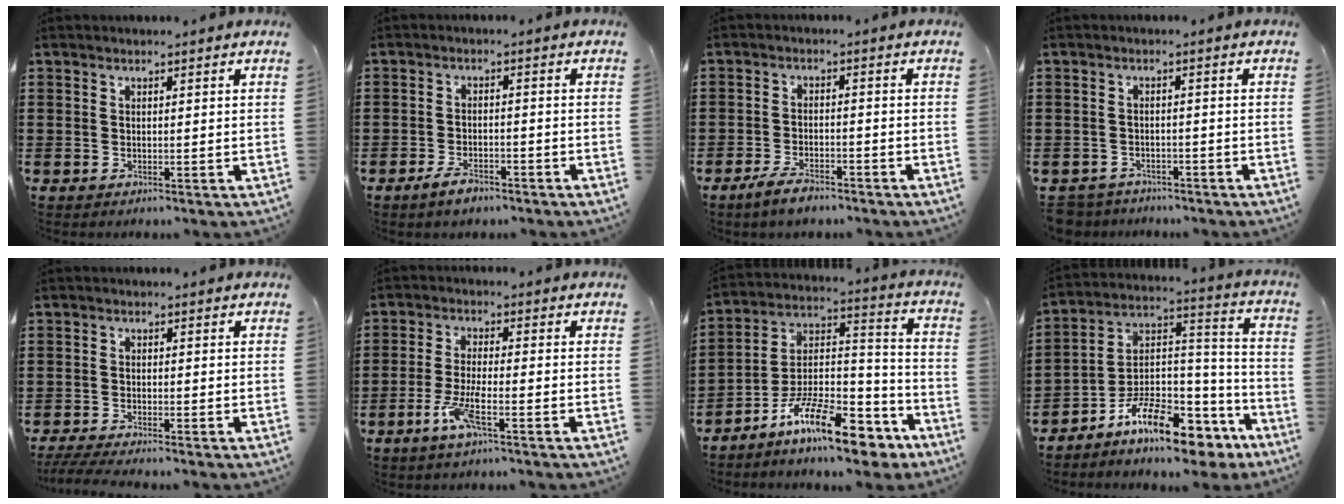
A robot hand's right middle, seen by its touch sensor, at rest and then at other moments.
{"total": 3.0, "force": [-2.2, 1.0, 1.7], "torque": [-0.037, 0.000, -0.043]}
{"total": 3.8, "force": [-3.0, 1.0, 2.0], "torque": [-0.048, 0.001, -0.061]}
{"total": 2.5, "force": [-2.4, 0.6, -0.1], "torque": [-0.008, -0.003, -0.054]}
{"total": 2.5, "force": [-2.2, 0.0, 1.1], "torque": [-0.025, -0.004, -0.045]}
{"total": 5.4, "force": [-2.9, 0.9, 4.4], "torque": [-0.092, -0.004, -0.054]}
{"total": 14.3, "force": [-10.4, 3.7, 9.1], "torque": [-0.169, 0.027, -0.193]}
{"total": 10.9, "force": [-8.1, 3.7, 6.3], "torque": [-0.121, 0.020, -0.158]}